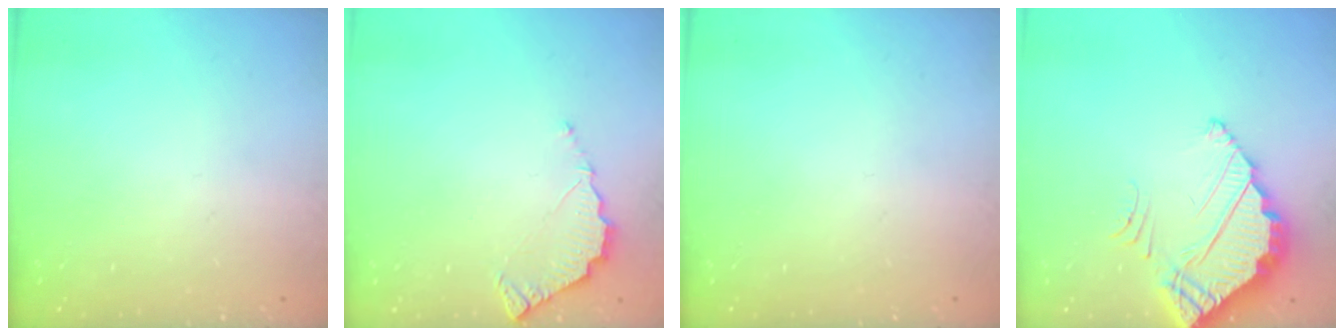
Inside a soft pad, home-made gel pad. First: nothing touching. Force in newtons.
{"total": 5.0, "press": 5.0, "slide": 0.2}
{"total": 0.0}
{"total": 4.0, "press": 4.0, "slide": 0.3}